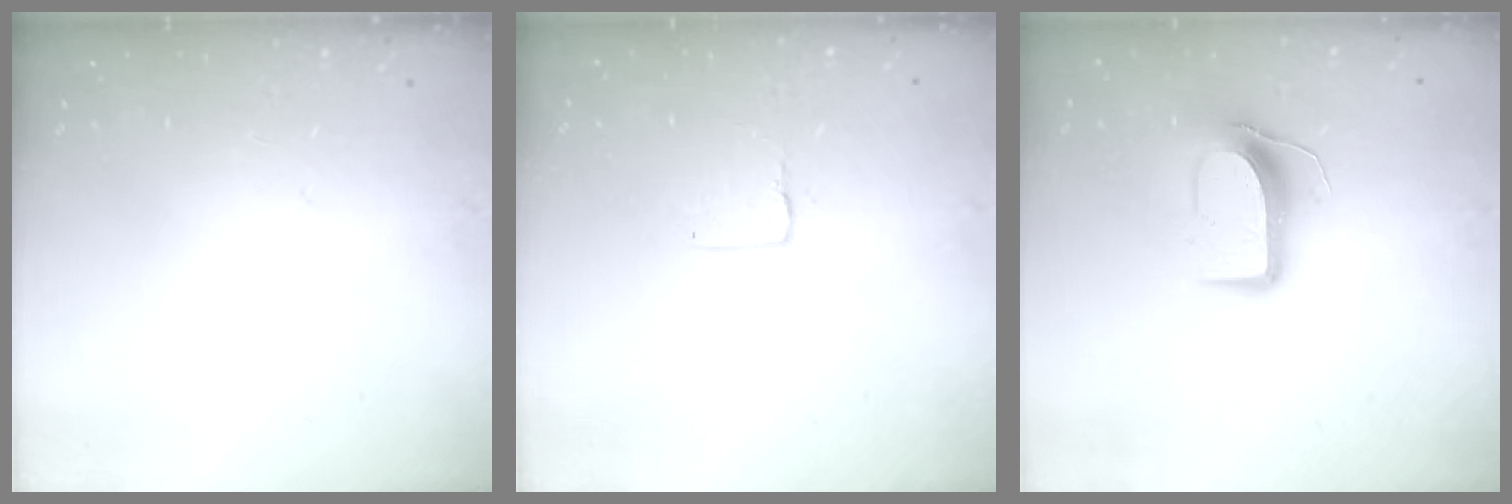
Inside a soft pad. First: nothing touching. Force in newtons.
{"total": 1.0, "press": 1.0, "slide": 0.1}
{"total": 9.2, "press": 9.2, "slide": 0.3}